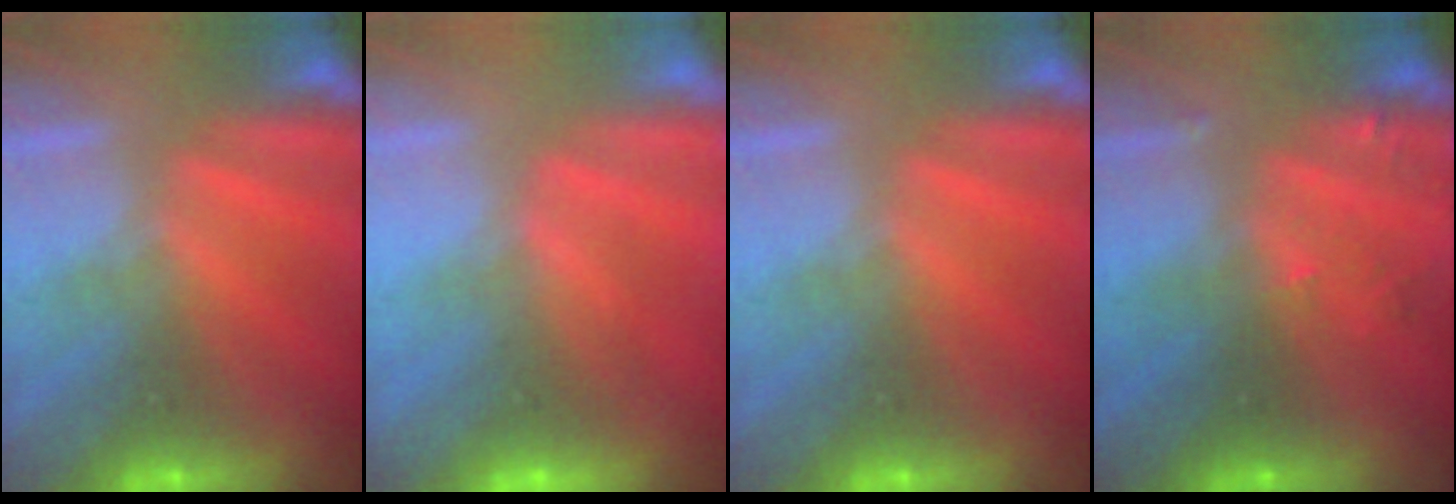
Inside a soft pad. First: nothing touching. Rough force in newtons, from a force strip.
{"total": 2.7}
{"total": 0.0}
{"total": 2.8}